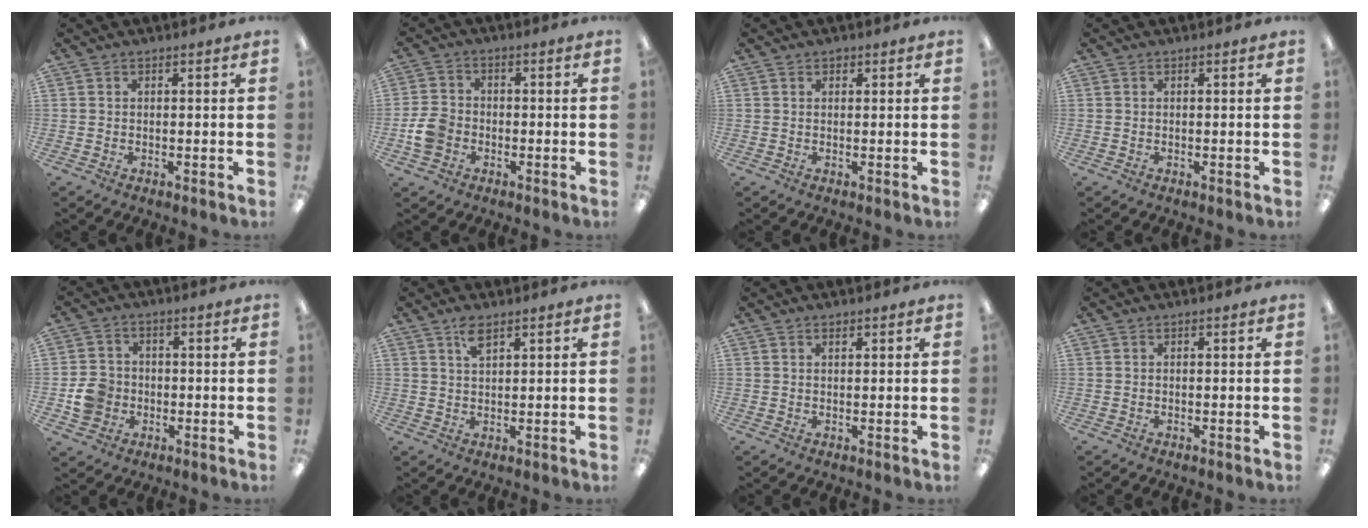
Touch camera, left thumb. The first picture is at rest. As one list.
[{"total": 6.4, "force": [-1.8, 5.1, 3.4], "torque": [-0.077, 0.011, -0.033]}, {"total": 1.0, "force": [0.6, 0.6, 0.4], "torque": [0.000, -0.001, 0.009]}, {"total": 0.0}, {"total": 6.8, "force": [-1.4, 6.2, 2.5], "torque": [-0.053, 0.015, -0.022]}, {"total": 3.4, "force": [2.4, 1.2, 2.1], "torque": [-0.040, -0.001, 0.042]}, {"total": 0.9, "force": [0.7, 0.4, 0.4], "torque": [-0.008, 0.001, 0.013]}, {"total": 0.0}]